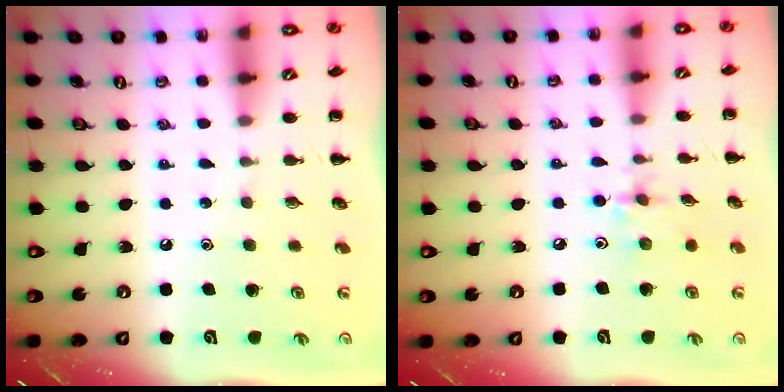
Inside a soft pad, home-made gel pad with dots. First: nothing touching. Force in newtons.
{"total": 3.3, "press": 3.2, "slide": 0.4}